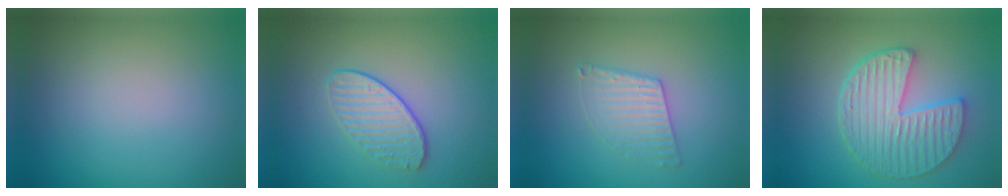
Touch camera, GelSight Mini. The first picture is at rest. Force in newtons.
{"total": 2.2, "press": 1.8, "slide": 1.2}
{"total": 2.5, "press": 2.5, "slide": 0.2}
{"total": 5.7, "press": 4.7, "slide": 3.3}